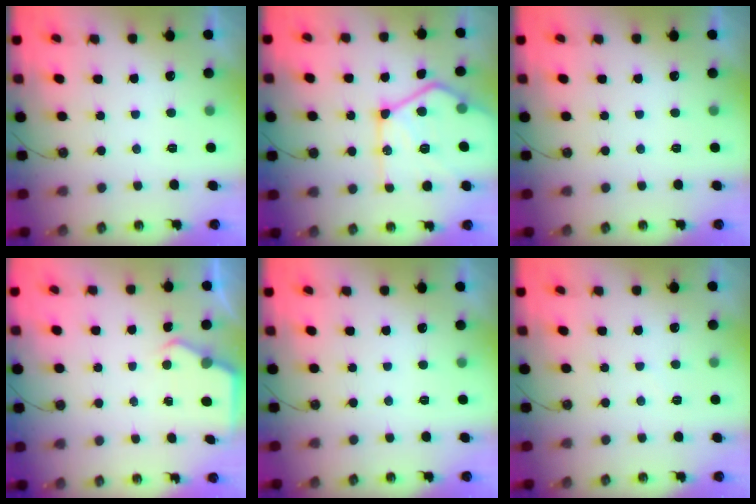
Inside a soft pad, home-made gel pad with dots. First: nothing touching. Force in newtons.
{"total": 22.0, "press": 21.9, "slide": 2.3}
{"total": 0.0}
{"total": 2.6, "press": 2.5, "slide": 0.4}
{"total": 0.0}
{"total": 4.3, "press": 4.2, "slide": 0.6}